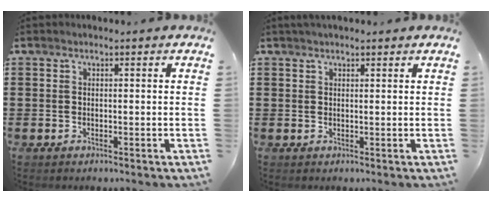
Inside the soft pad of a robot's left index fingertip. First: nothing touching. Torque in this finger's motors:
{"motor_torque": [-0.73, -0.38, -0.29, -0.09]}